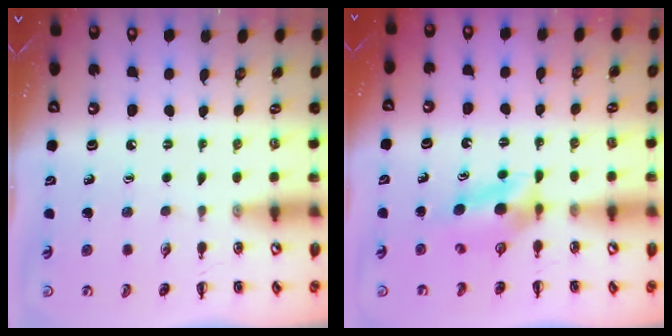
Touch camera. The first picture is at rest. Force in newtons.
{"total": 4.4, "press": 4.3, "slide": 0.6}